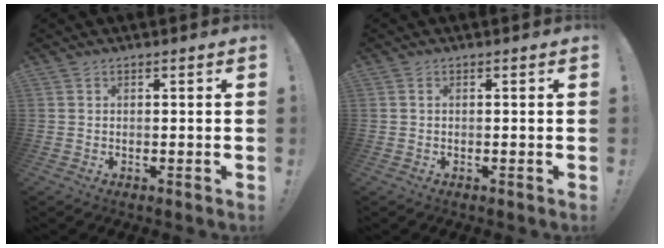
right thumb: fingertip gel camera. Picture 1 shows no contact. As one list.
[{"total": 0.0}]